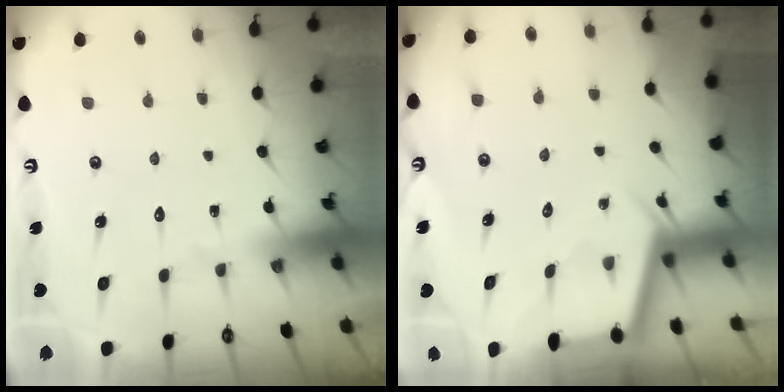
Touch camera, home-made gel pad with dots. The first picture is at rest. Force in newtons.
{"total": 2.7, "press": 2.7, "slide": 0.2}